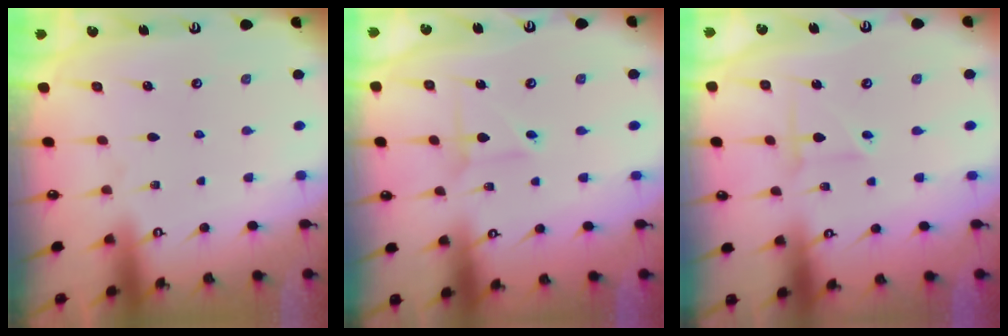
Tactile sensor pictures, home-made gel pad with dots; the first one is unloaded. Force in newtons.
{"total": 2.9, "press": 2.8, "slide": 0.3}
{"total": 2.8, "press": 2.8, "slide": 0.2}